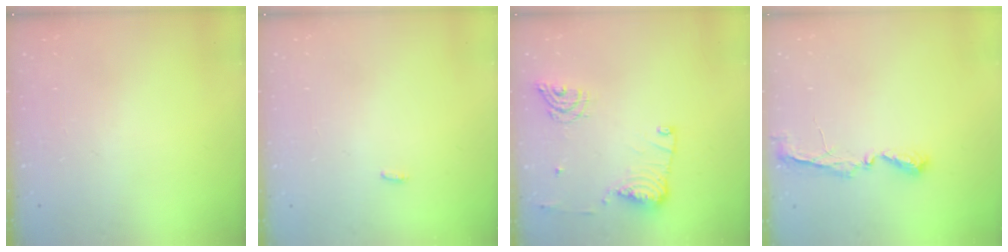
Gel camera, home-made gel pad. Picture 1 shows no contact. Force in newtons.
{"total": 3.3, "press": 1.6, "slide": 2.9}
{"total": 13.4, "press": 13.4, "slide": 0.6}
{"total": 5.8, "press": 5.8, "slide": 0.3}